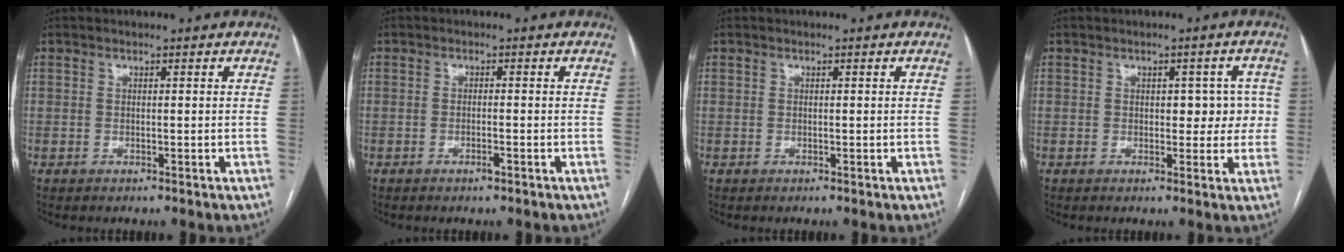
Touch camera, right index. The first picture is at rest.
{"total": 1.4, "force": [-0.9, 0.1, 1.1], "torque": [-0.019, -0.003, -0.016]}
{"total": 0.0}
{"total": 4.8, "force": [0.4, 2.9, 3.8], "torque": [-0.031, 0.018, 0.008]}